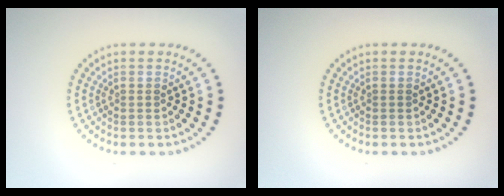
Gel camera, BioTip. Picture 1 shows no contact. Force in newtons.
{"total": 0.0}